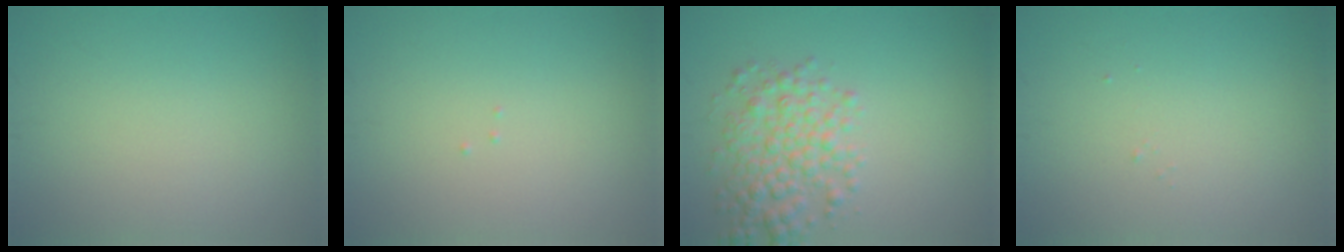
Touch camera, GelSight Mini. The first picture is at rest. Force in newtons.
{"total": 0.0}
{"total": 4.5, "press": 4.5, "slide": 0.1}
{"total": 0.0}